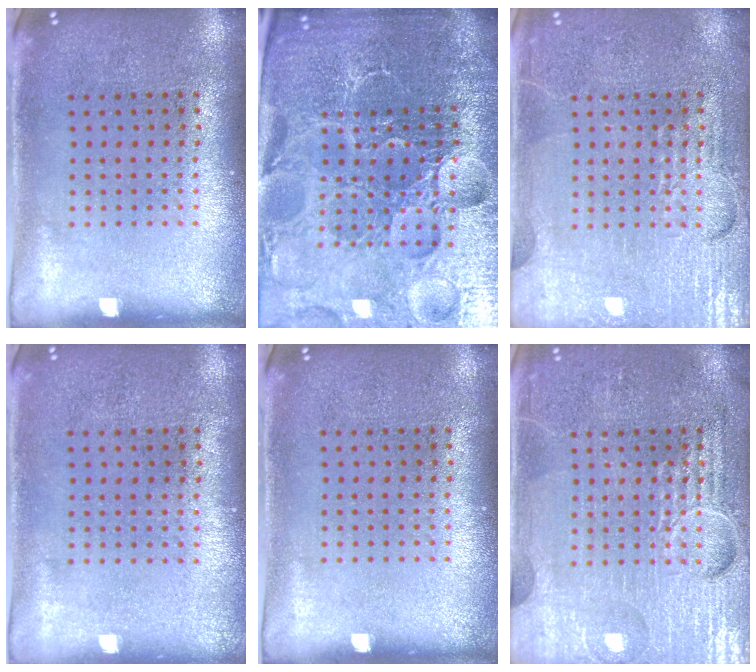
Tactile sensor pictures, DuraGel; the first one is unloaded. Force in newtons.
{"total": 6.1, "press": 5.6, "slide": 2.4}
{"total": 5.4, "press": 5.3, "slide": 0.6}
{"total": 0.0}
{"total": 0.0}
{"total": 7.1, "press": 7.1, "slide": 0.8}